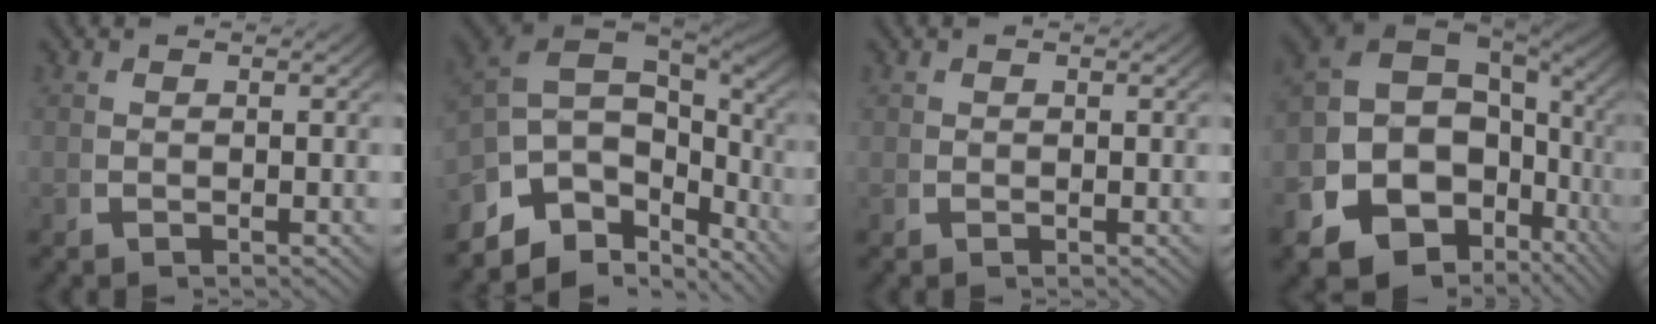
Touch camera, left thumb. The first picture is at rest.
{"total": 12.1, "force": [-1.1, 7.9, 9.1], "torque": [-0.198, -0.036, 0.001]}
{"total": 0.5, "force": [0.2, 0.5, 0.0], "torque": [-0.002, -0.004, 0.004]}
{"total": 17.5, "force": [-2.9, 13.3, 11.0], "torque": [-0.231, -0.061, -0.031]}